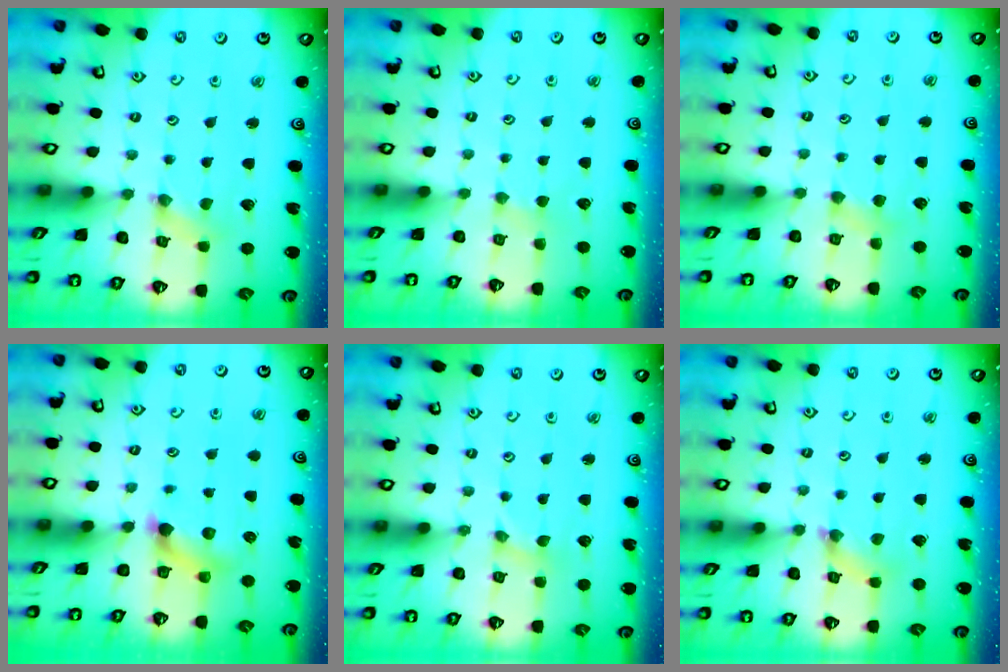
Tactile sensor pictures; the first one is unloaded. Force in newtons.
{"total": 1.7, "press": 1.6, "slide": 0.3}
{"total": 4.1, "press": 4.1, "slide": 0.6}
{"total": 6.9, "press": 6.9, "slide": 0.5}
{"total": 0.0}
{"total": 2.8, "press": 2.8, "slide": 0.3}